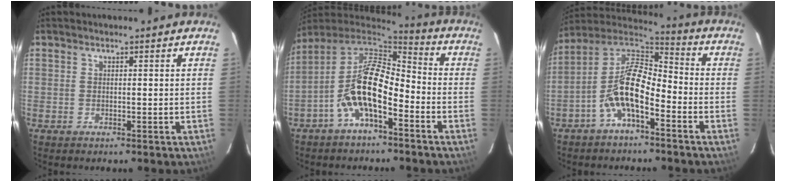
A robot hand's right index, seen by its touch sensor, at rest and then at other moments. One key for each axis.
{"total": 12.9, "fx": -5.2, "fy": 5.3, "fz": 10.6, "tx": -0.213, "ty": 0.009, "tz": -0.104}
{"total": 11.5, "fx": -5.2, "fy": 4.5, "fz": 9.3, "tx": -0.190, "ty": 0.011, "tz": -0.104}